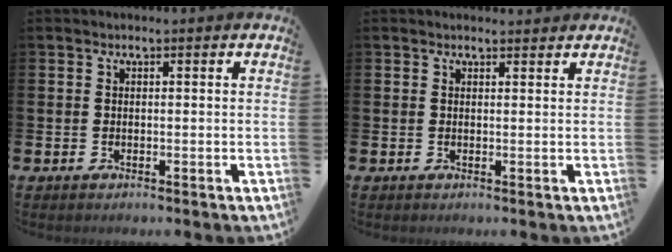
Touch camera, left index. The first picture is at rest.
{"total": 1.0, "force": [0.9, 0.2, 0.1], "torque": [0.004, -0.001, 0.015]}